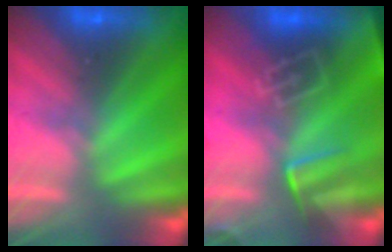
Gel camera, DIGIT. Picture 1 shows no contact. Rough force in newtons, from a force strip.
{"total": 8.1}